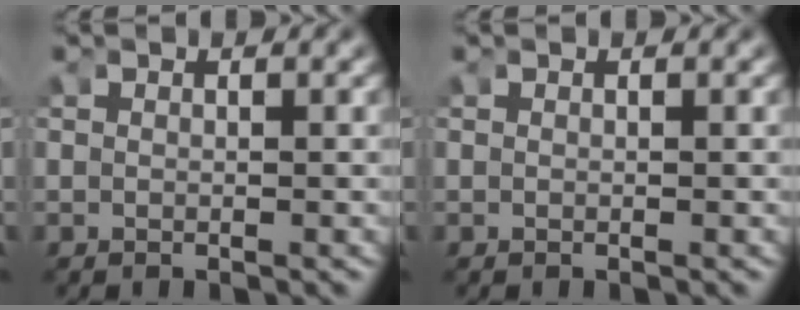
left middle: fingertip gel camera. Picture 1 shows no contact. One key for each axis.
{"total": 0.0}